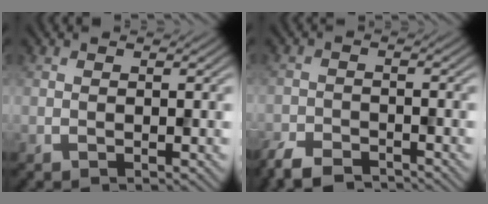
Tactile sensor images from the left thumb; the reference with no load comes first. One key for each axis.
{"total": 5.0, "fx": -4.4, "fy": 1.5, "fz": 2.0, "tx": -0.036, "ty": -0.011, "tz": -0.088}